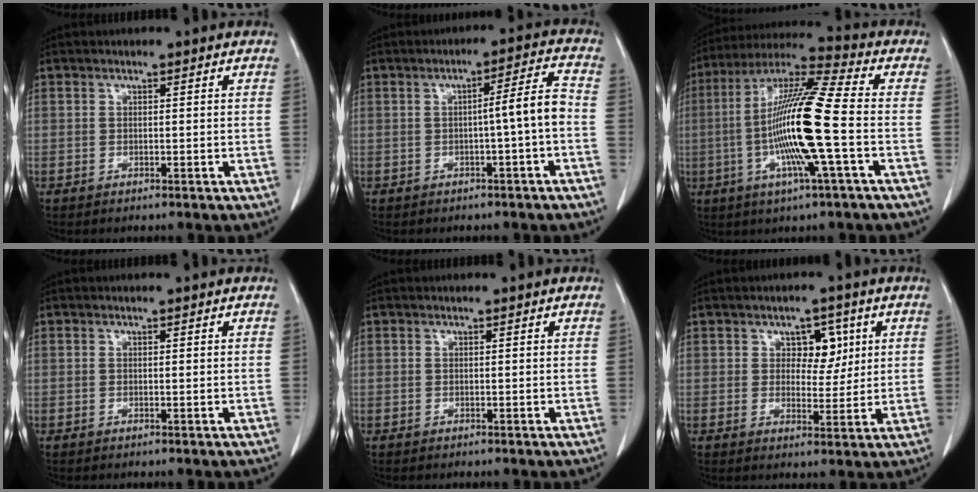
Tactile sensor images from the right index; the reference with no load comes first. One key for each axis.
{"total": 5.1, "fx": -1.2, "fy": -0.6, "fz": 4.9, "tx": -0.069, "ty": 0.013, "tz": -0.017}
{"total": 16.4, "fx": -2.8, "fy": -0.2, "fz": 16.2, "tx": -0.314, "ty": -0.003, "tz": -0.064}
{"total": 0.0}
{"total": 0.0}
{"total": 5.0, "fx": 1.8, "fy": 2.0, "fz": 4.3, "tx": -0.068, "ty": 0.002, "tz": 0.029}